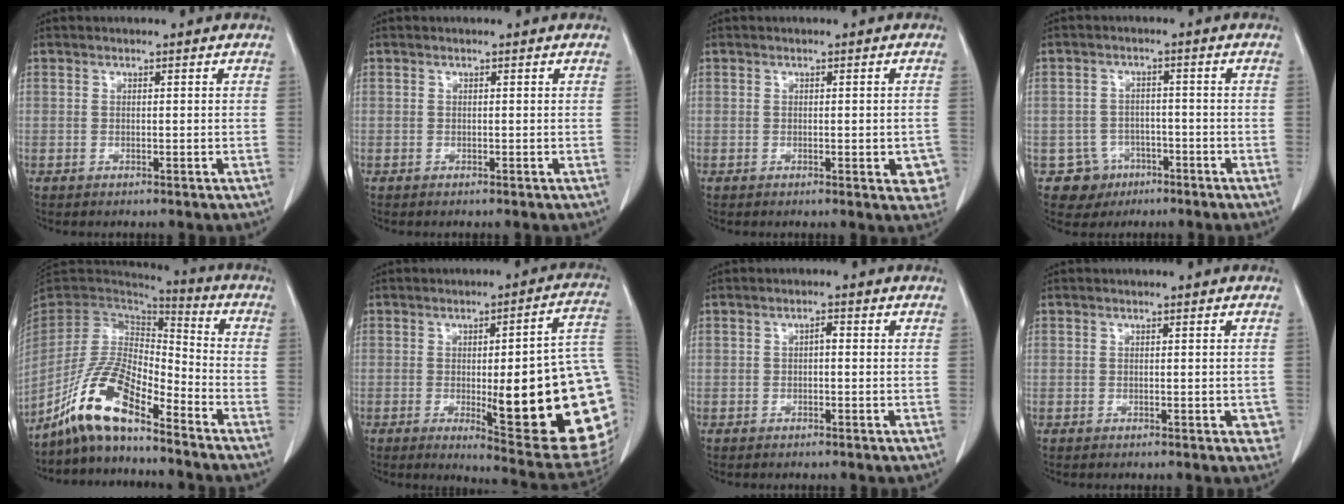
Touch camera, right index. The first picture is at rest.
{"total": 0.0}
{"total": 4.3, "force": [-1.2, 1.6, 3.8], "torque": [-0.022, 0.000, -0.012]}
{"total": 5.2, "force": [-2.4, 4.6, -0.1], "torque": [0.006, 0.014, -0.030]}
{"total": 12.7, "force": [-9.1, 3.0, 8.2], "torque": [-0.171, 0.010, -0.171]}
{"total": 24.7, "force": [-2.7, 3.1, 24.4], "torque": [-0.223, -0.007, -0.033]}
{"total": 1.1, "force": [-0.1, 0.4, 1.0], "torque": [-0.015, 0.004, -0.002]}
{"total": 2.3, "force": [-0.4, 1.2, 2.0], "torque": [-0.011, 0.004, 0.000]}